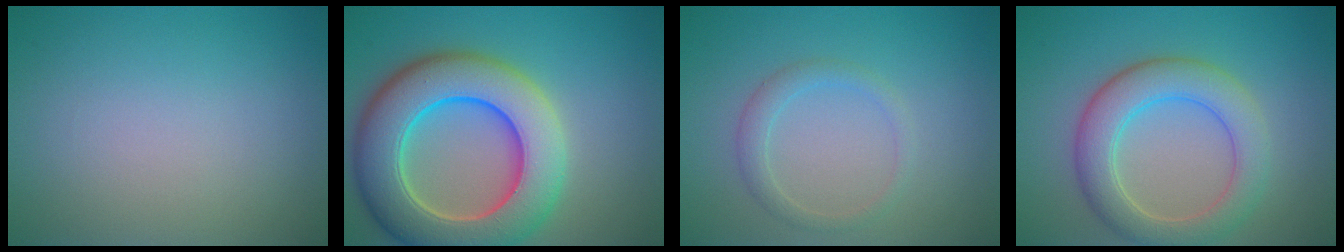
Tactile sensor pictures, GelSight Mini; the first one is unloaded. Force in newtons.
{"total": 11.3, "press": 11.3, "slide": 0.8}
{"total": 1.8, "press": 1.8, "slide": 0.1}
{"total": 5.7, "press": 5.6, "slide": 0.6}